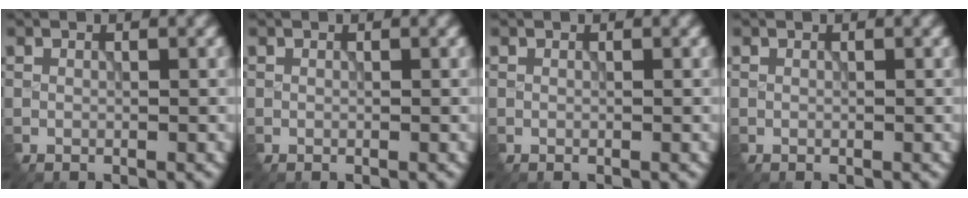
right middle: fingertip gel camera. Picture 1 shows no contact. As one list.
[{"total": 0.0}, {"total": 0.0}, {"total": 0.0}]